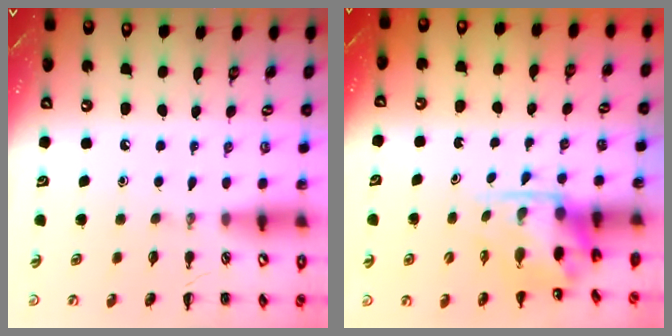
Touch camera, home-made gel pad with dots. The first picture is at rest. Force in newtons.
{"total": 3.7, "press": 3.7, "slide": 0.6}